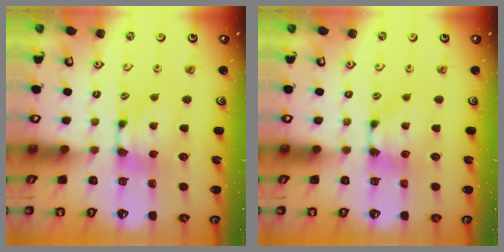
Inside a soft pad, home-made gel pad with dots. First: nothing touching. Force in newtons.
{"total": 0.0}